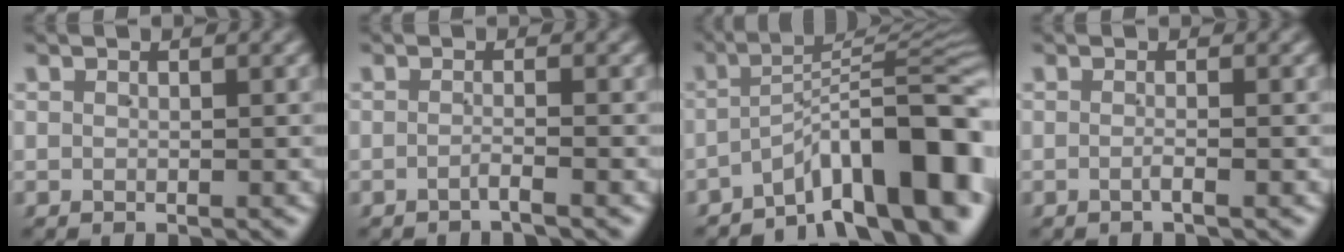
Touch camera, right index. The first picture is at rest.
{"total": 1.3, "force": [-1.2, -0.4, 0.5], "torque": [-0.010, -0.001, -0.025]}
{"total": 10.8, "force": [-5.2, 4.0, 8.6], "torque": [-0.111, -0.005, -0.076]}
{"total": 0.9, "force": [-0.7, -0.1, 0.6], "torque": [-0.015, 0.001, -0.017]}